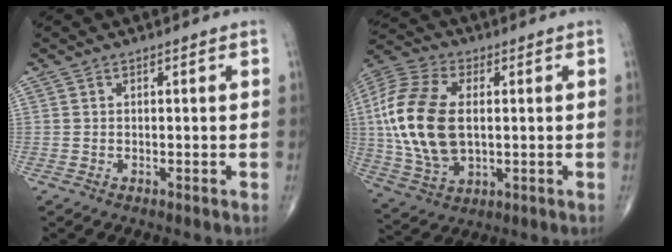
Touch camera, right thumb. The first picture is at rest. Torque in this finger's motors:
{"motor_torque": [-0.52, 1.34, 1.15, 0.57, 0.56]}